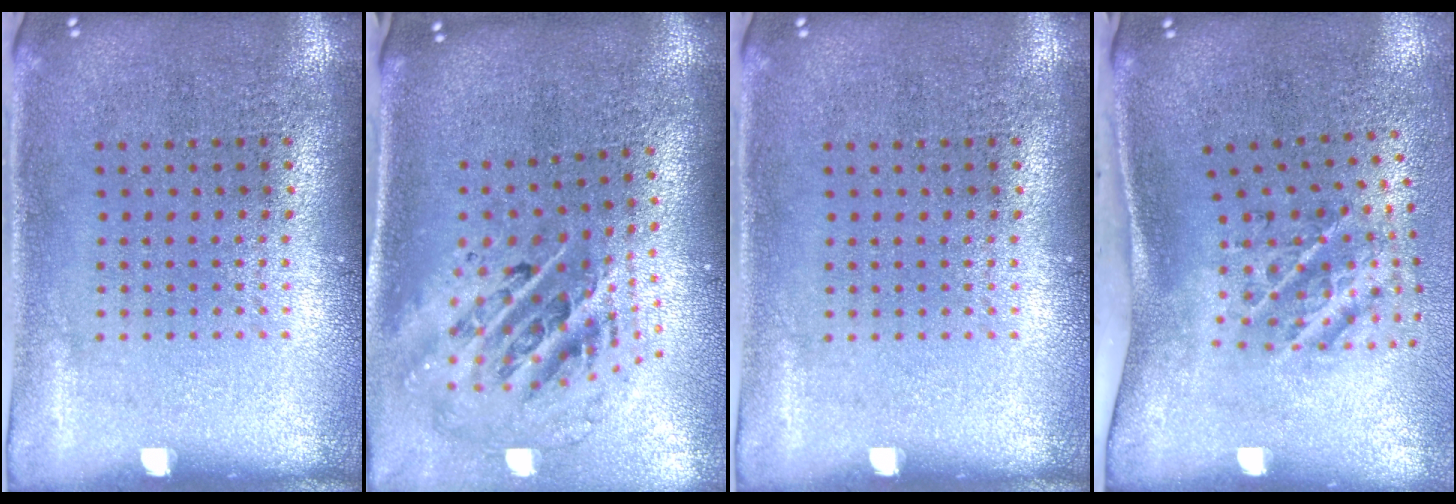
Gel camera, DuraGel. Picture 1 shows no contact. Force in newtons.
{"total": 2.8, "press": 1.9, "slide": 2.0}
{"total": 0.0}
{"total": 2.3, "press": 1.3, "slide": 1.9}